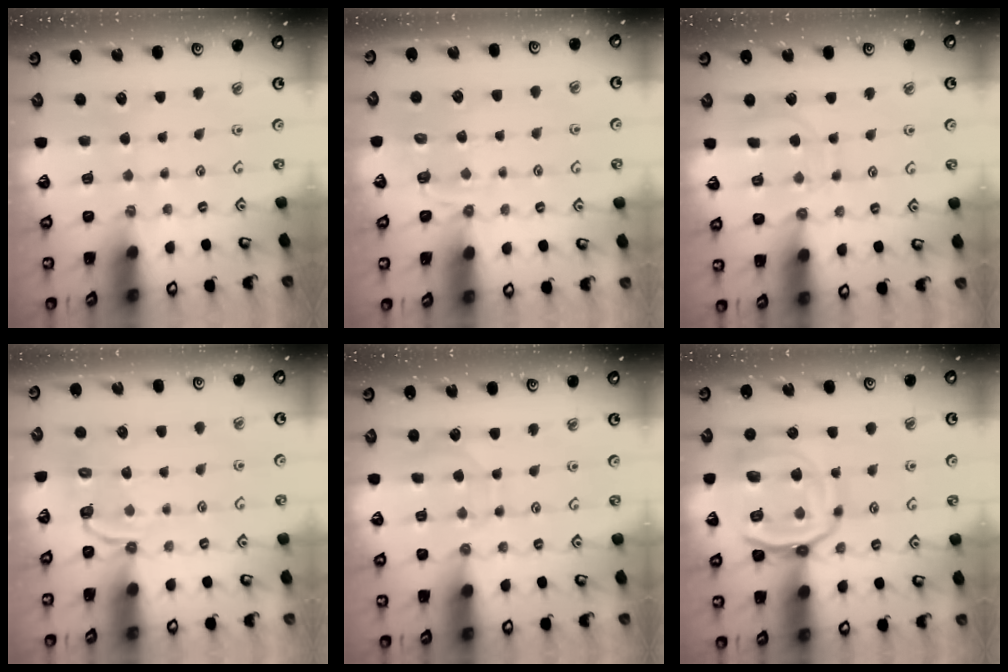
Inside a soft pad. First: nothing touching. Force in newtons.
{"total": 2.8, "press": 2.2, "slide": 1.8}
{"total": 9.3, "press": 9.2, "slide": 0.8}
{"total": 3.8, "press": 2.9, "slide": 2.5}
{"total": 5.7, "press": 5.7, "slide": 0.5}
{"total": 17.5, "press": 17.4, "slide": 1.6}